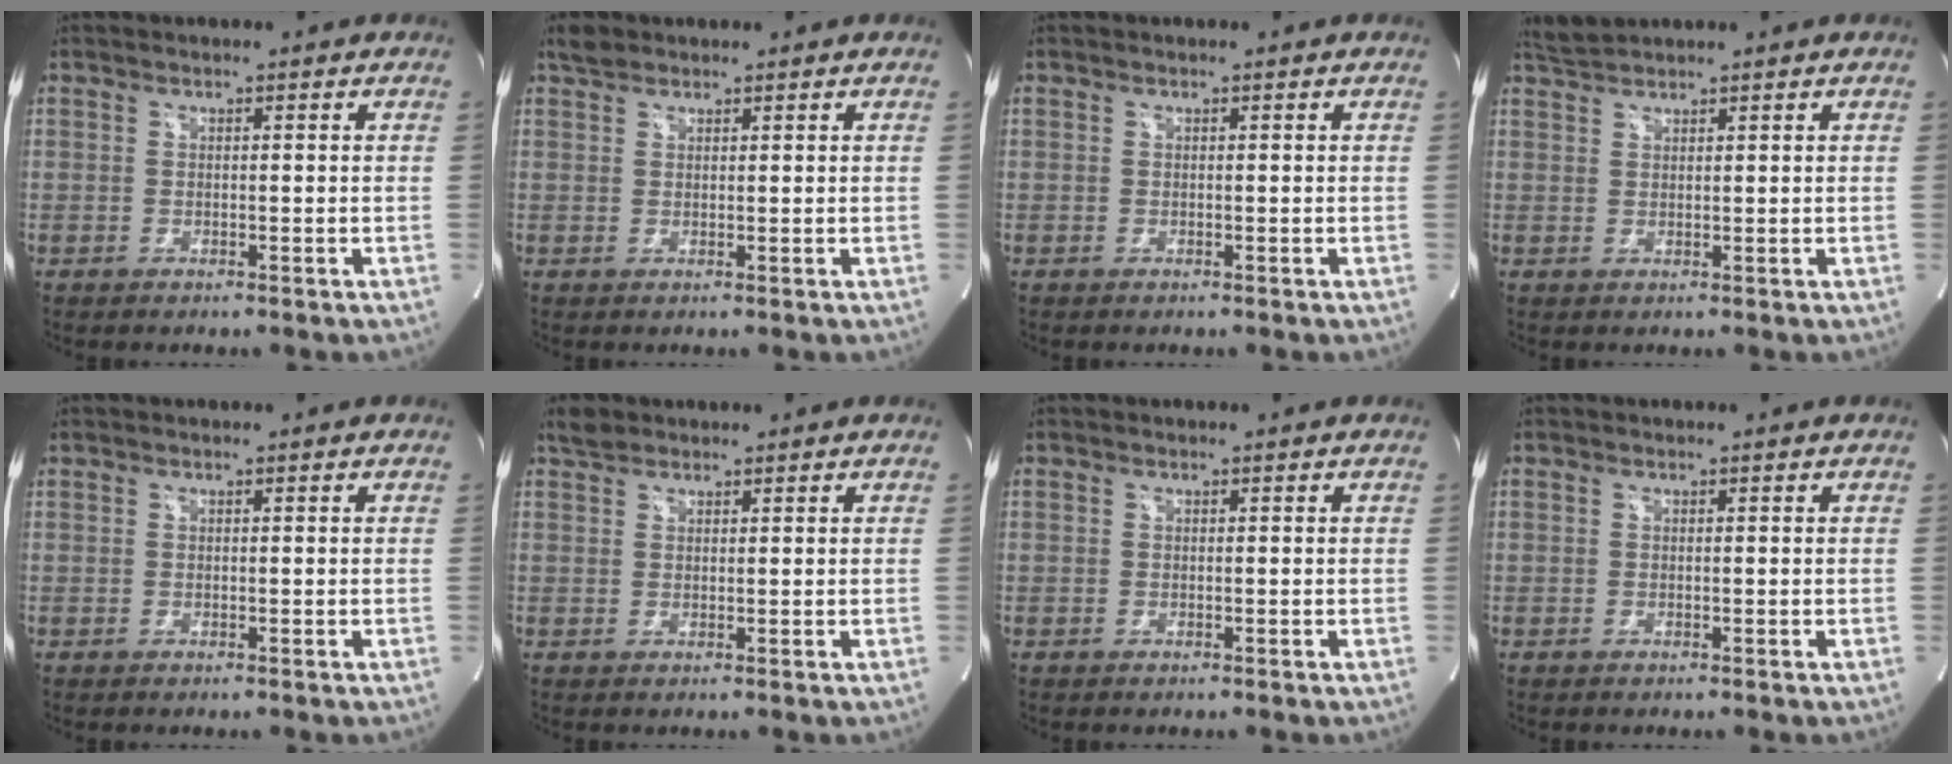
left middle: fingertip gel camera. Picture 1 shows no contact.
{"total": 2.0, "force": [1.7, 0.9, 0.4], "torque": [-0.016, 0.010, 0.031]}
{"total": 0.0}
{"total": 2.2, "force": [2.2, -0.2, 0.1], "torque": [-0.012, 0.012, 0.051]}
{"total": 0.0}
{"total": 2.2, "force": [1.9, 1.0, 0.5], "torque": [-0.017, 0.010, 0.035]}
{"total": 0.0}
{"total": 0.0}